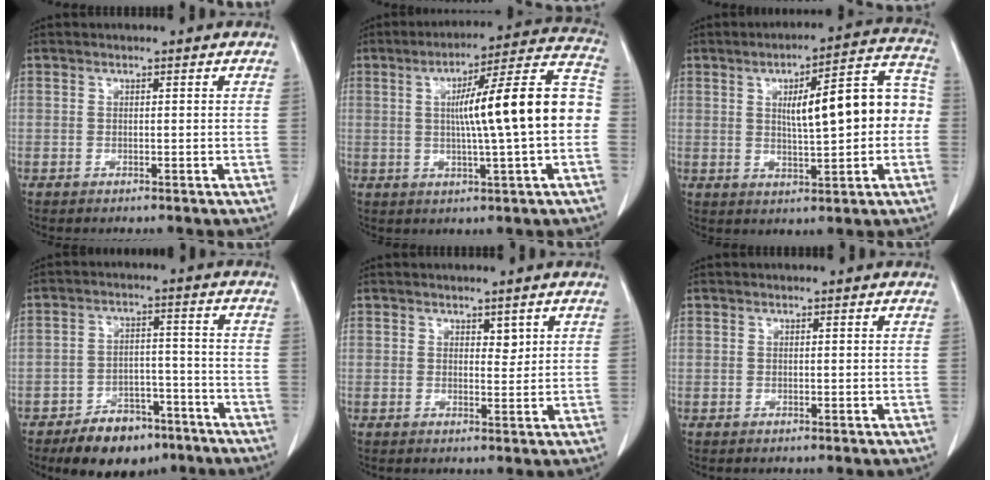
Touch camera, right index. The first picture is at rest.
{"total": 16.5, "force": [0.0, 0.5, 16.5], "torque": [-0.237, 0.031, -0.003]}
{"total": 13.2, "force": [0.7, 3.1, 12.8], "torque": [-0.173, 0.042, 0.015]}
{"total": 9.8, "force": [-7.0, 5.0, 4.7], "torque": [-0.071, 0.012, -0.107]}
{"total": 1.6, "force": [0.9, 0.9, 0.9], "torque": [-0.009, -0.007, 0.016]}
{"total": 0.0}